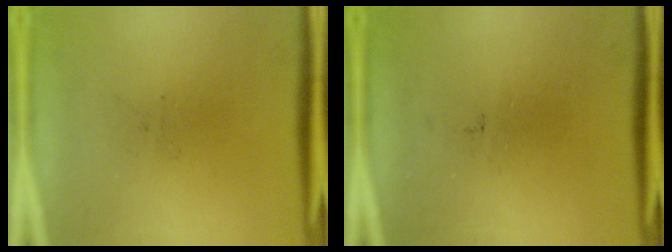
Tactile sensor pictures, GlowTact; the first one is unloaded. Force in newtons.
{"total": 0.0}